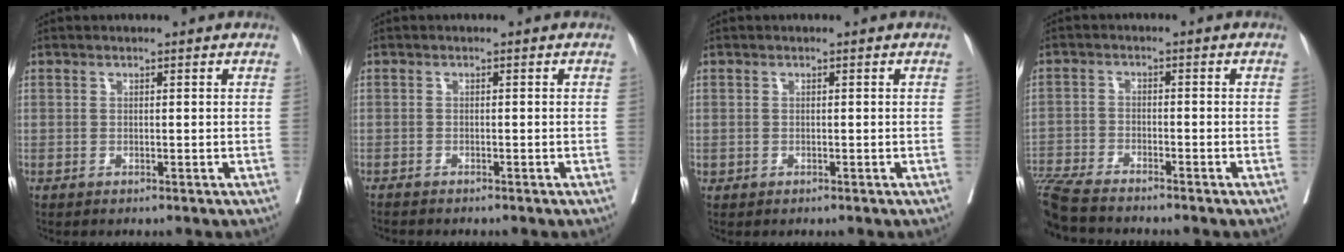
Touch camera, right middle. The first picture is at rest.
{"total": 1.9, "force": [-1.7, -0.1, 0.7], "torque": [-0.010, 0.000, -0.026]}
{"total": 0.0}
{"total": 10.5, "force": [-9.6, 0.5, 4.1], "torque": [-0.073, -0.013, -0.165]}